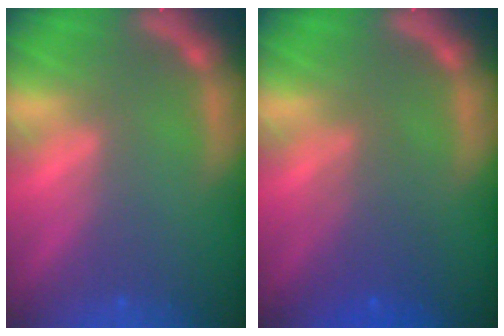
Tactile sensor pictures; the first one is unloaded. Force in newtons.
{"total": 3.6}